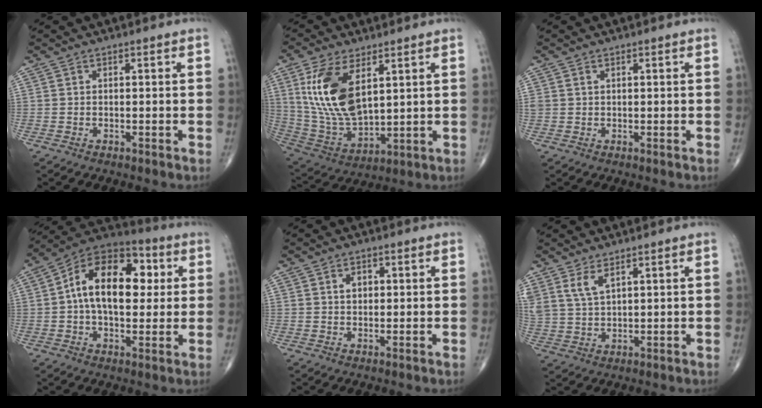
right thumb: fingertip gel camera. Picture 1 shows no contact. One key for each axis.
{"total": 16.3, "fx": 5.6, "fy": 8.0, "fz": 13.0, "tx": -0.254, "ty": -0.025, "tz": 0.123}
{"total": 1.1, "fx": 0.5, "fy": 0.9, "fz": 0.5, "tx": -0.007, "ty": 0.005, "tz": 0.011}
{"total": 17.9, "fx": 2.5, "fy": 10.7, "fz": 14.1, "tx": -0.200, "ty": 0.027, "tz": 0.031}
{"total": 2.5, "fx": 0.7, "fy": 1.8, "fz": 1.6, "tx": -0.016, "ty": 0.002, "tz": 0.009}
{"total": 4.7, "fx": 2.9, "fy": 1.8, "fz": 3.2, "tx": -0.069, "ty": -0.013, "tz": 0.067}